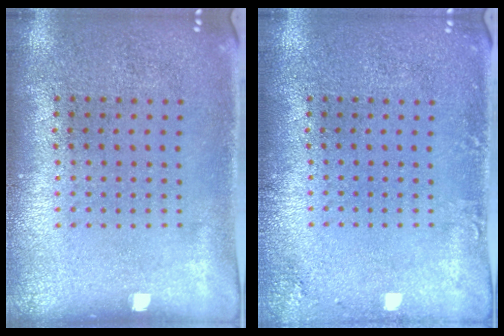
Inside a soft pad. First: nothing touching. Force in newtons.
{"total": 1.3, "press": 1.3, "slide": 0.0}